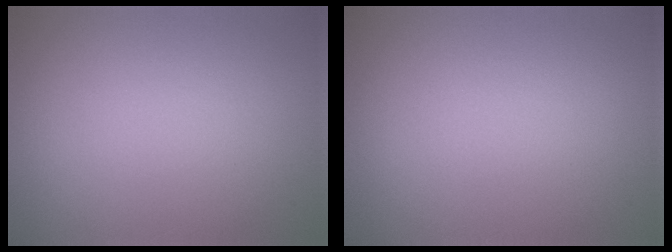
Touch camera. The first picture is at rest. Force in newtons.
{"total": 0.0}